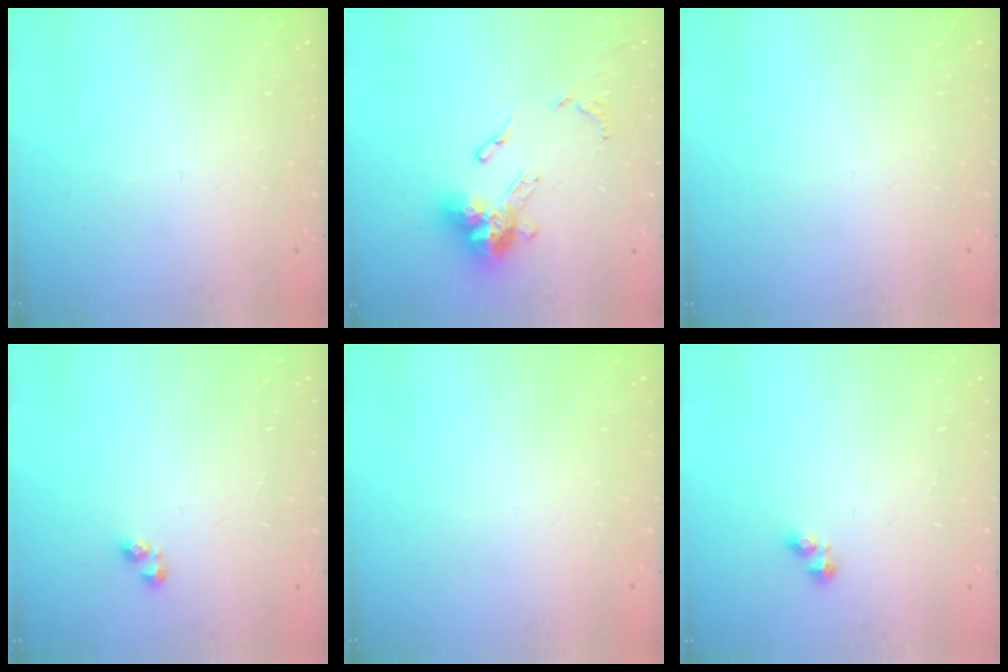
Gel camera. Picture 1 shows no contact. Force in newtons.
{"total": 14.2, "press": 14.1, "slide": 1.3}
{"total": 0.0}
{"total": 3.2, "press": 3.2, "slide": 0.6}
{"total": 0.0}
{"total": 2.1, "press": 2.1, "slide": 0.3}